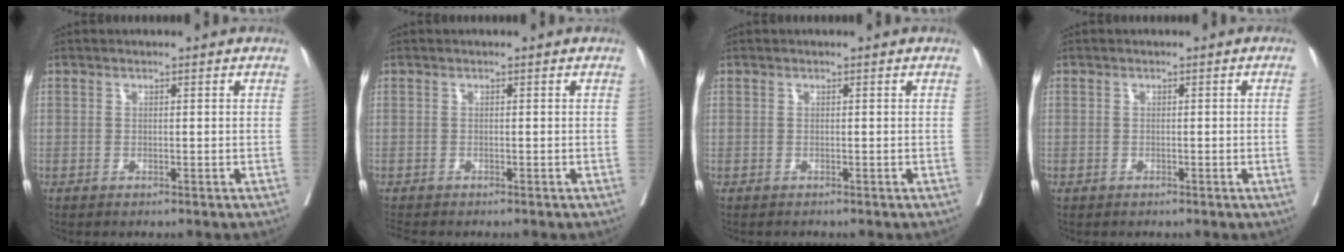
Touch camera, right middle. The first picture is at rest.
{"total": 1.5, "force": [-1.4, 0.3, 0.3], "torque": [-0.010, -0.006, -0.025]}
{"total": 0.0}
{"total": 0.8, "force": [-0.2, -0.2, 0.8], "torque": [-0.012, 0.004, -0.002]}